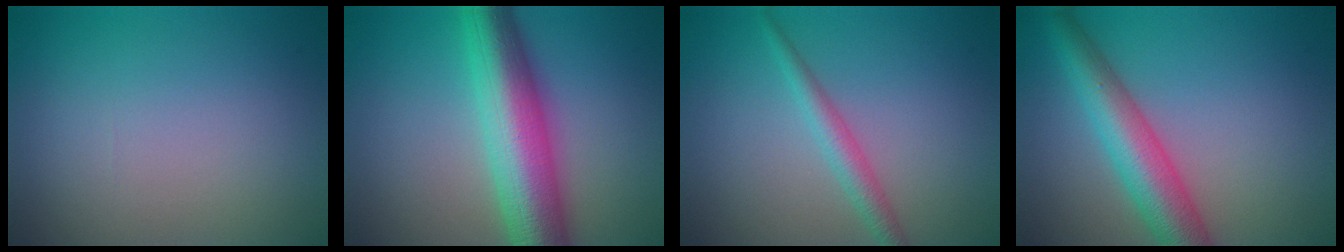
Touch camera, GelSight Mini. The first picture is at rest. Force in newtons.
{"total": 9.5, "press": 9.5, "slide": 0.2}
{"total": 2.2, "press": 2.1, "slide": 0.1}
{"total": 6.0, "press": 6.0, "slide": 0.2}